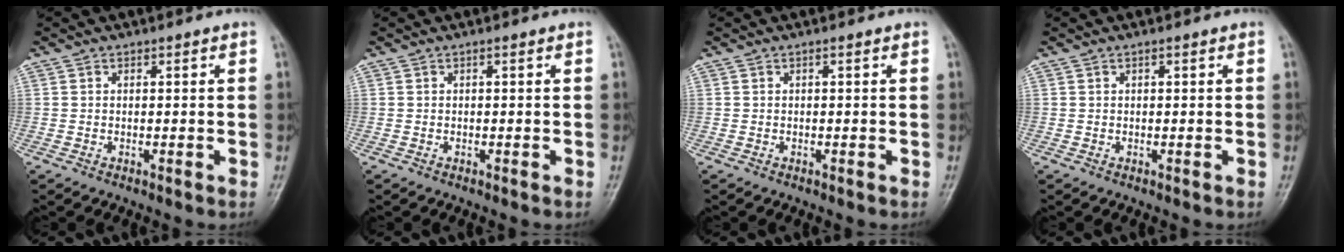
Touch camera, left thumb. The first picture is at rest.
{"total": 0.0}
{"total": 0.0}
{"total": 0.0}